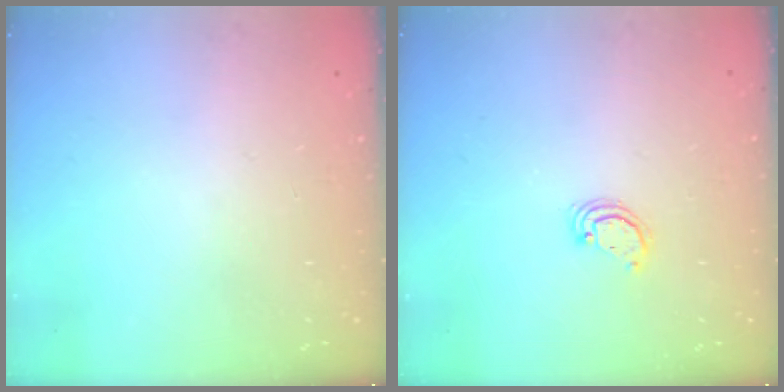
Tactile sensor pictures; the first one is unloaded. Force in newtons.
{"total": 2.5, "press": 2.5, "slide": 0.2}